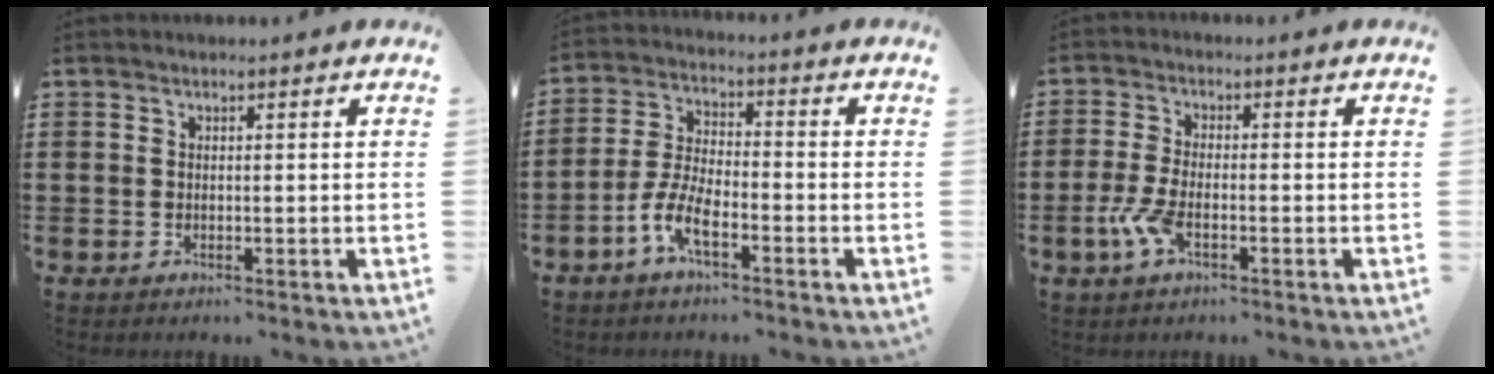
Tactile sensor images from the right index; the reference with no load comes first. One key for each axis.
{"total": 6.2, "fx": -3.7, "fy": 1.8, "fz": 4.7, "tx": -0.127, "ty": -0.011, "tz": -0.077}
{"total": 4.5, "fx": -2.2, "fy": 1.1, "fz": 3.8, "tx": -0.099, "ty": -0.012, "tz": -0.047}